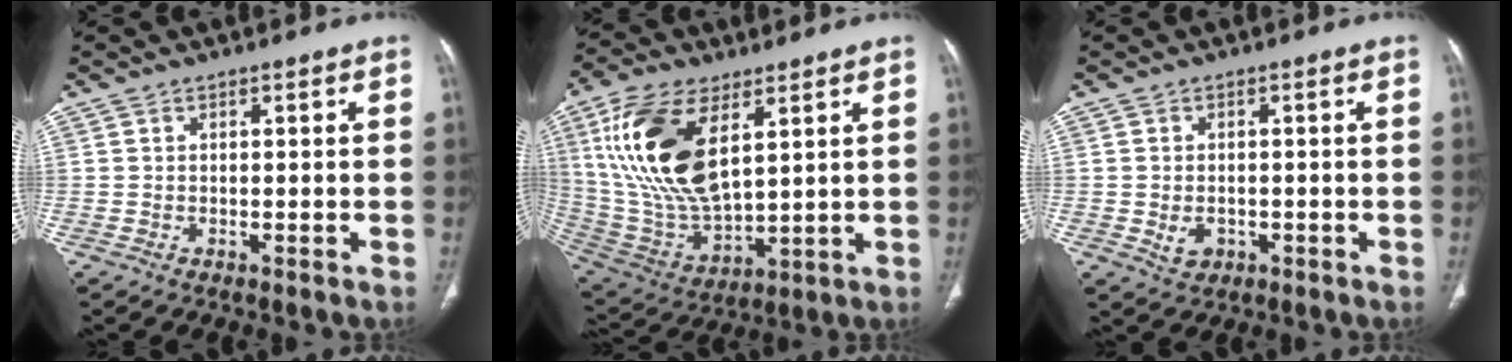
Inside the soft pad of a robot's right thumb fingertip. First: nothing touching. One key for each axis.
{"total": 20.4, "fx": 7.3, "fy": 10.0, "fz": 16.2, "tx": -0.318, "ty": -0.027, "tz": 0.149}
{"total": 3.3, "fx": -0.8, "fy": 2.5, "fz": 1.9, "tx": -0.027, "ty": 0.002, "tz": -0.005}